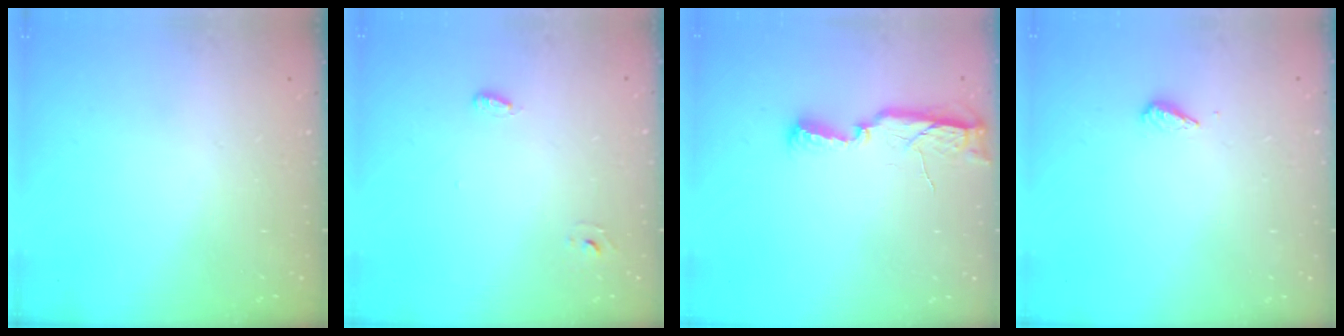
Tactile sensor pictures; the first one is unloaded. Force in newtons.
{"total": 2.6, "press": 2.5, "slide": 0.6}
{"total": 9.5, "press": 8.0, "slide": 5.2}
{"total": 2.9, "press": 2.9, "slide": 0.4}